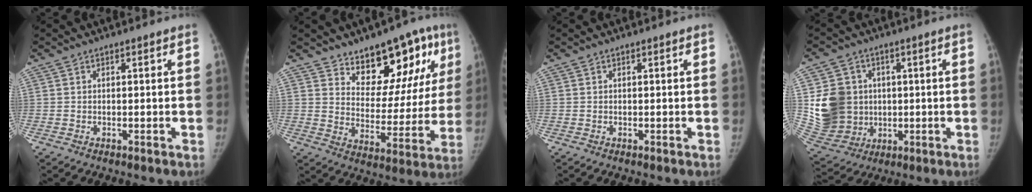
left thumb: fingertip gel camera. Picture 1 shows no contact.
{"total": 16.5, "force": [10.5, 8.4, 9.6], "torque": [-0.057, -0.061, 0.155]}
{"total": 0.0}
{"total": 14.5, "force": [1.2, 12.8, 6.8], "torque": [-0.107, -0.001, 0.047]}